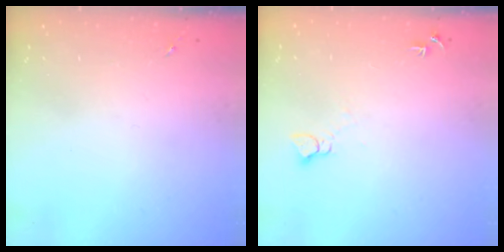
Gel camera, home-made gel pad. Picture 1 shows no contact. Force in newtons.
{"total": 4.6, "press": 4.6, "slide": 0.5}